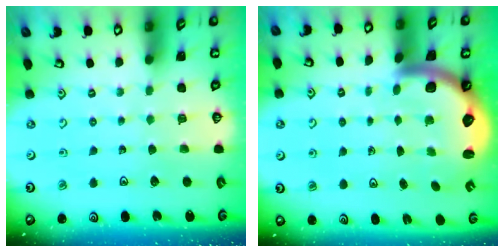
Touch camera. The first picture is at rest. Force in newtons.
{"total": 3.2, "press": 3.1, "slide": 0.5}